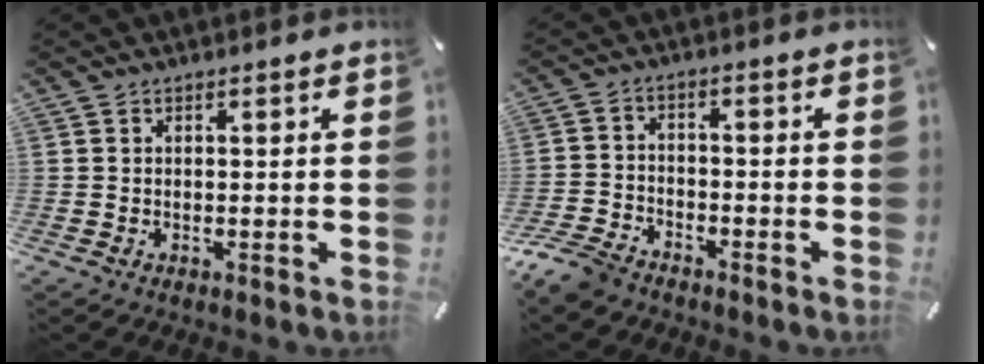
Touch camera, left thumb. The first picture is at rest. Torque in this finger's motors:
{"motor_torque": [-0.46, 1.06, 0.30, 0.29, 0.07]}